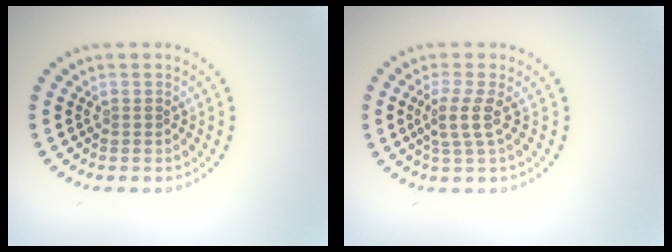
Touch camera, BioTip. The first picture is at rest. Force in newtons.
{"total": 2.3, "press": 1.7, "slide": 1.5}